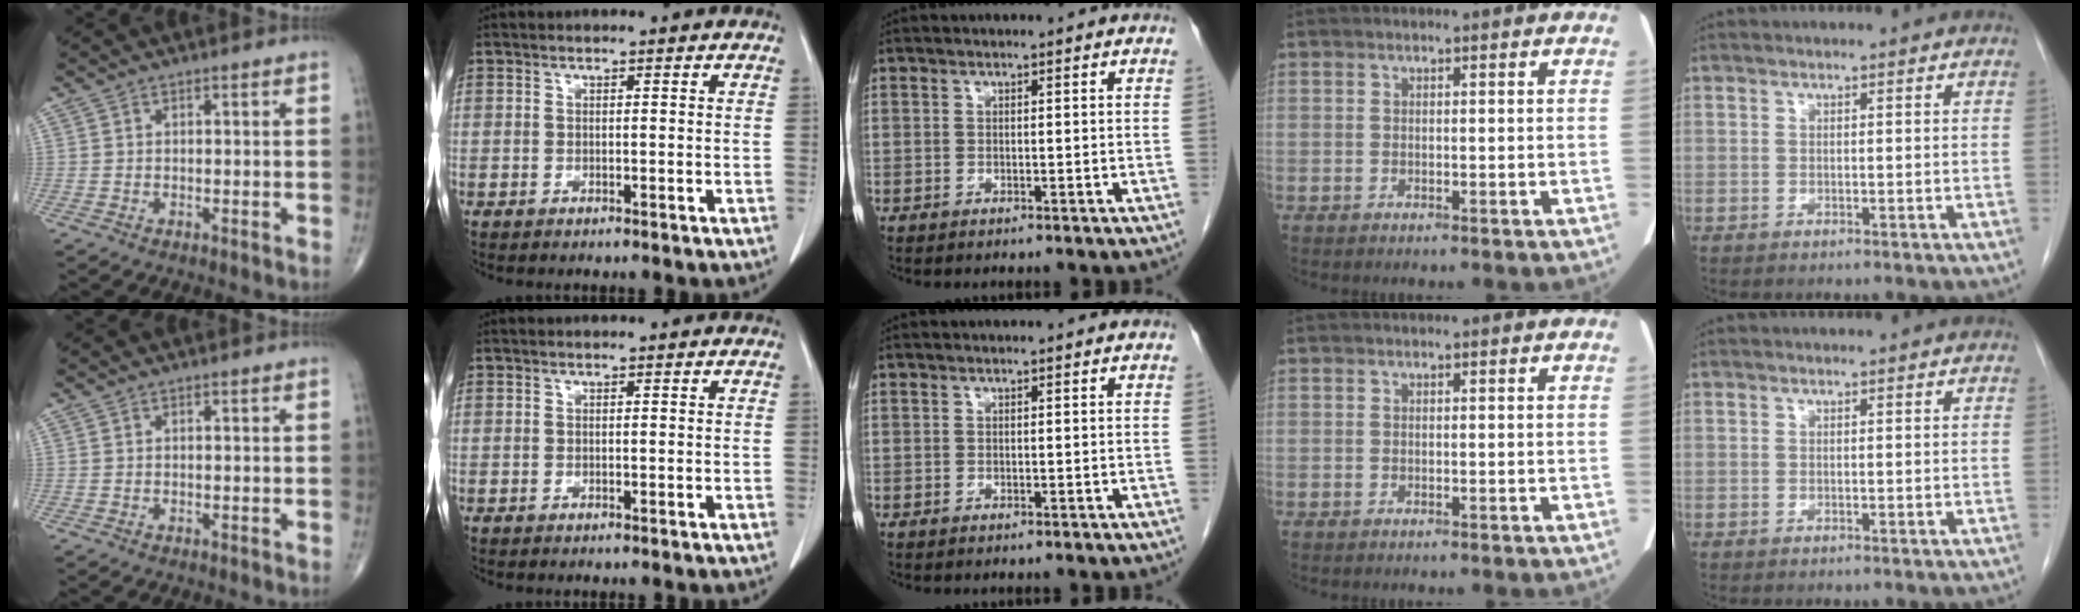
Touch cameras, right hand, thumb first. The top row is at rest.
{}